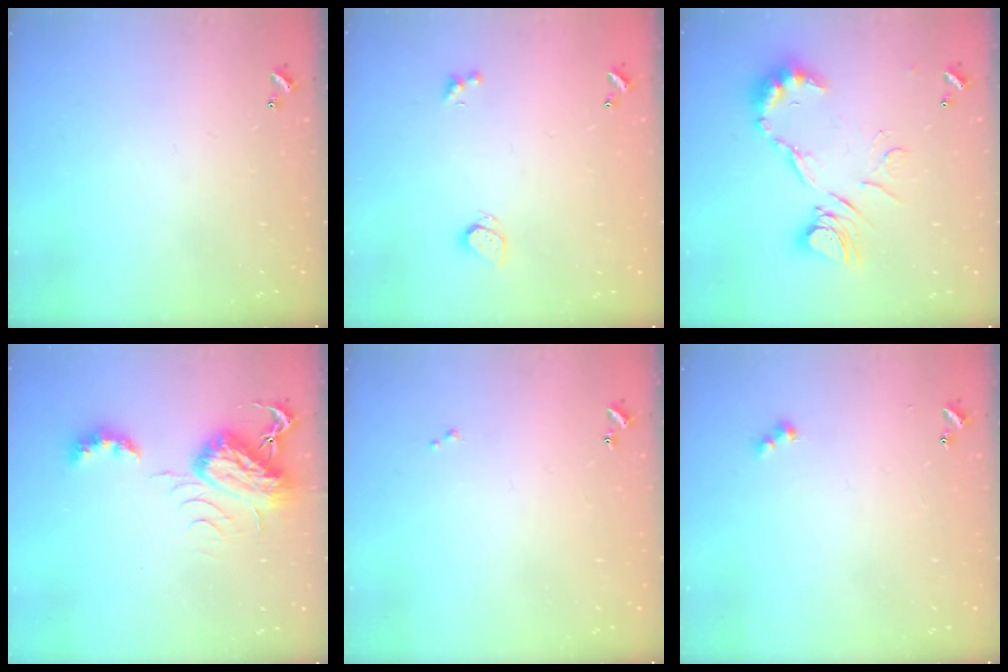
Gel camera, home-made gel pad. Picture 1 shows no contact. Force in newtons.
{"total": 0.8, "press": 0.7, "slide": 0.5}
{"total": 13.6, "press": 13.6, "slide": 1.2}
{"total": 9.0, "press": 8.9, "slide": 1.0}
{"total": 0.0}
{"total": 2.4, "press": 2.4, "slide": 0.5}